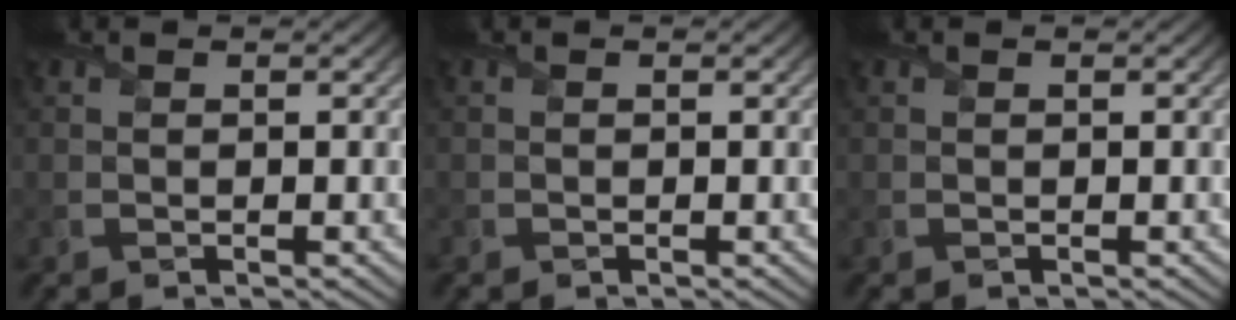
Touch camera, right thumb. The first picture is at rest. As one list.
[{"total": 0.0}, {"total": 0.0}]